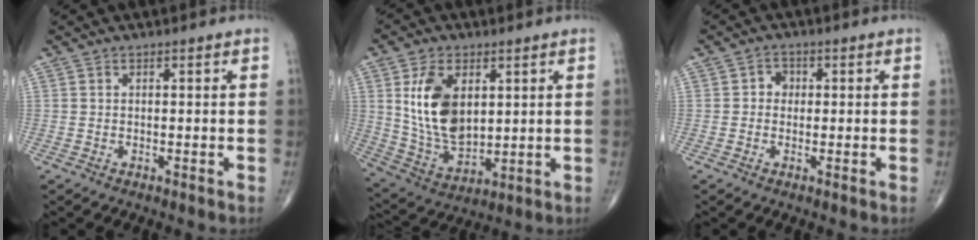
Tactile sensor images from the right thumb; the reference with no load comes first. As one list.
[{"total": 14.2, "force": [3.5, 8.6, 10.8], "torque": [-0.186, -0.021, 0.079]}, {"total": 2.4, "force": [0.1, 2.2, 1.1], "torque": [0.000, 0.007, -0.005]}]